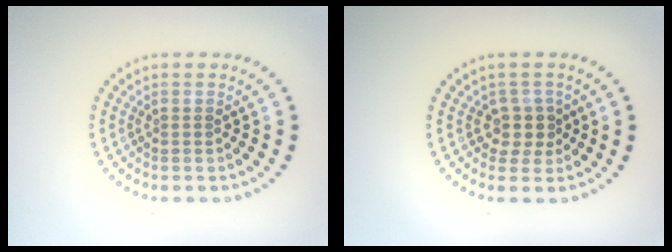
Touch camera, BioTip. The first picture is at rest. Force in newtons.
{"total": 2.3, "press": 1.9, "slide": 1.3}